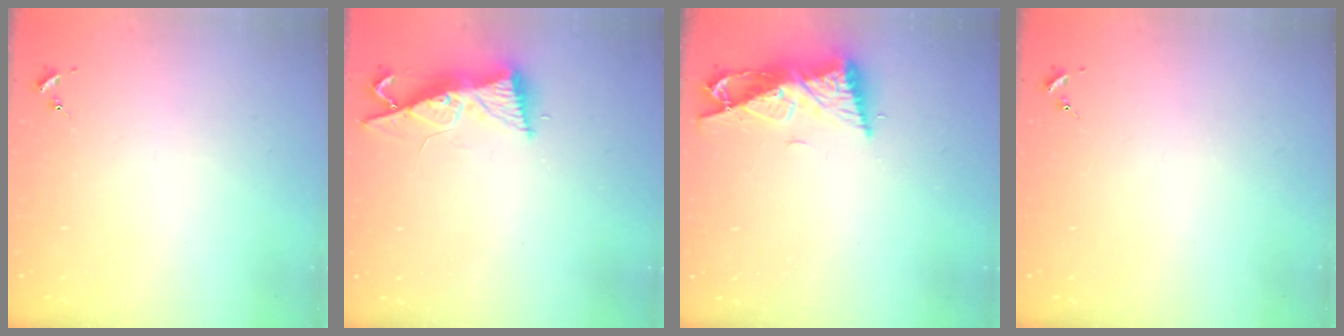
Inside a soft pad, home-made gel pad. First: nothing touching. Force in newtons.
{"total": 9.0, "press": 9.0, "slide": 1.1}
{"total": 9.7, "press": 9.7, "slide": 0.7}
{"total": 0.0}